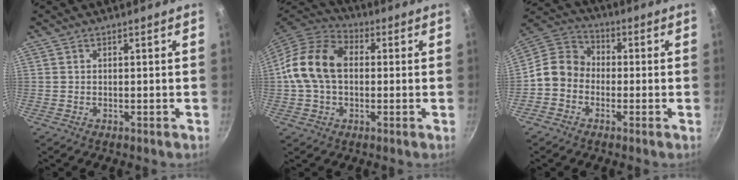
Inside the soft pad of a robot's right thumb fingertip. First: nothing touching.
{"total": 13.8, "force": [0.7, 9.7, 9.7], "torque": [-0.156, 0.027, -0.004]}
{"total": 8.9, "force": [-2.2, 7.5, 4.3], "torque": [-0.052, 0.037, -0.068]}